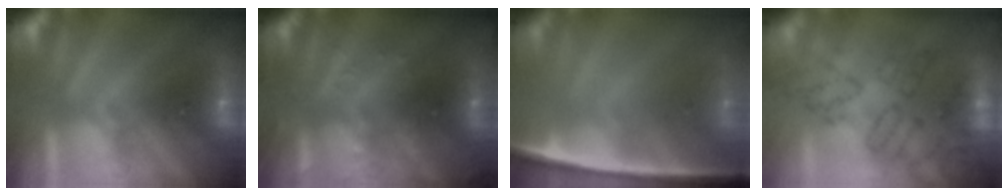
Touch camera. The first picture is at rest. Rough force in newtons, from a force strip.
{"total": 2.9}
{"total": 7.7}
{"total": 4.6}